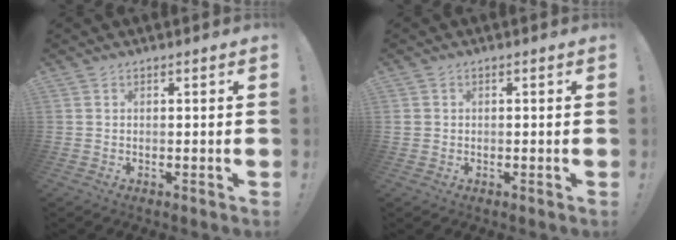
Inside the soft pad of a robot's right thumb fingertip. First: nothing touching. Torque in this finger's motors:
{"motor_torque": [-0.04, 0.12, 0.11, -0.04, 0.00]}